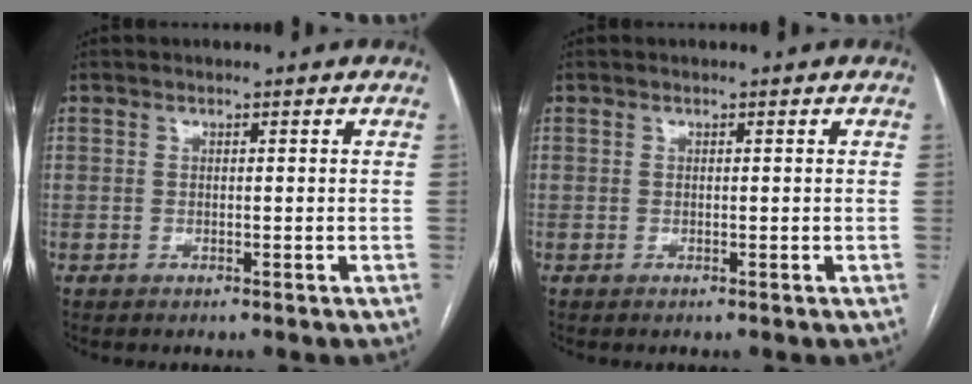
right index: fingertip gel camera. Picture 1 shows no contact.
{"total": 0.0}